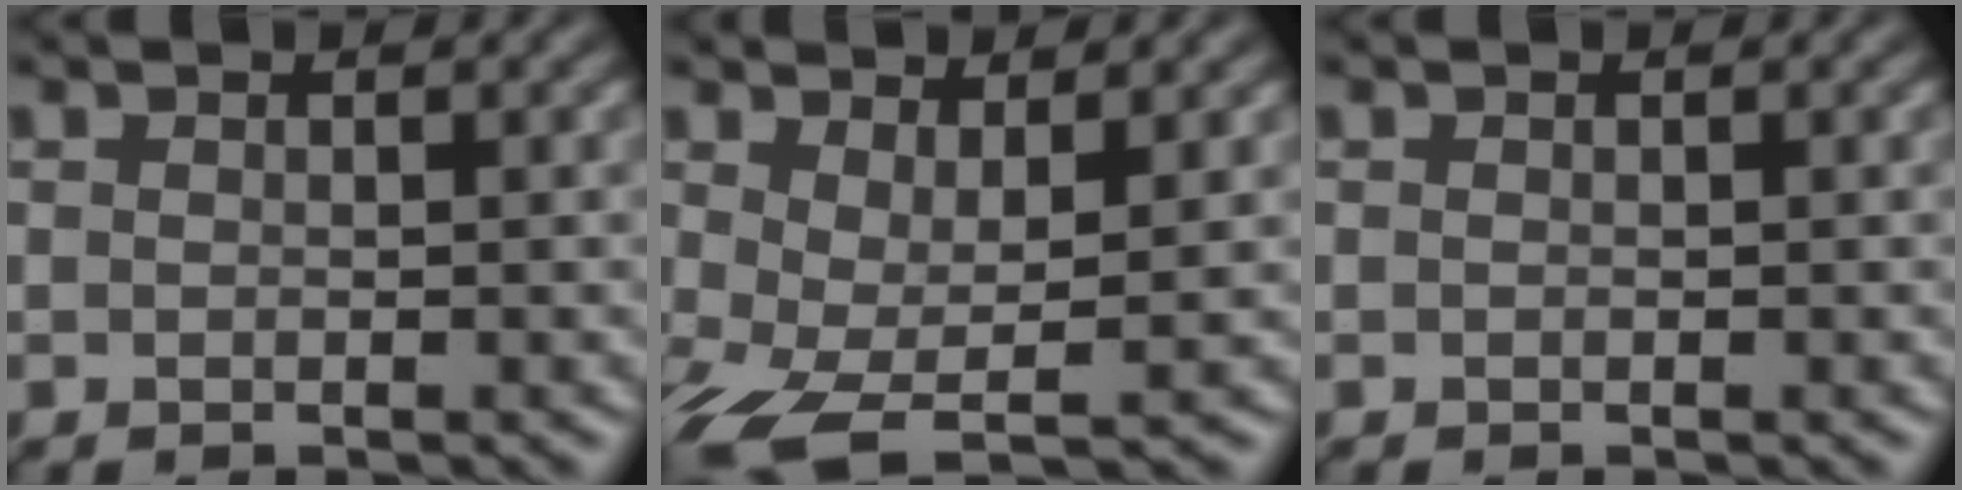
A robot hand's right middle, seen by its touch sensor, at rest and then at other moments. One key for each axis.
{"total": 5.3, "fx": -1.0, "fy": 2.0, "fz": 4.8, "tx": -0.107, "ty": -0.010, "tz": -0.024}
{"total": 0.0}